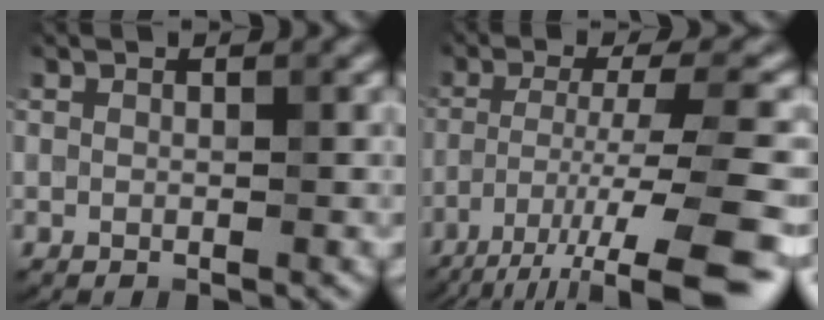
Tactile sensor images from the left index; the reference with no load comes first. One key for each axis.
{"total": 12.0, "fx": -7.5, "fy": 2.0, "fz": 9.2, "tx": -0.133, "ty": 0.004, "tz": -0.114}